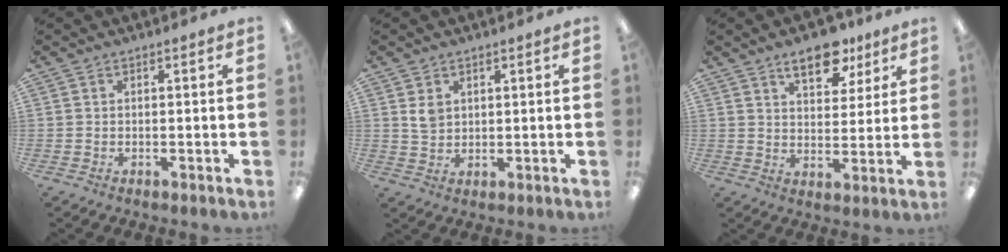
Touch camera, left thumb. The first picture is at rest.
{"total": 3.5, "force": [1.6, 2.7, 1.5], "torque": [-0.019, -0.003, 0.027]}
{"total": 10.6, "force": [7.2, 5.2, 5.8], "torque": [-0.068, -0.032, 0.122]}